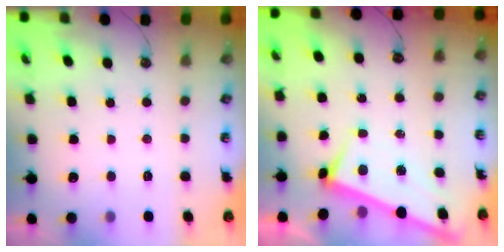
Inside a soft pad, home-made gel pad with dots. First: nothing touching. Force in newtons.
{"total": 2.5, "press": 2.5, "slide": 0.2}